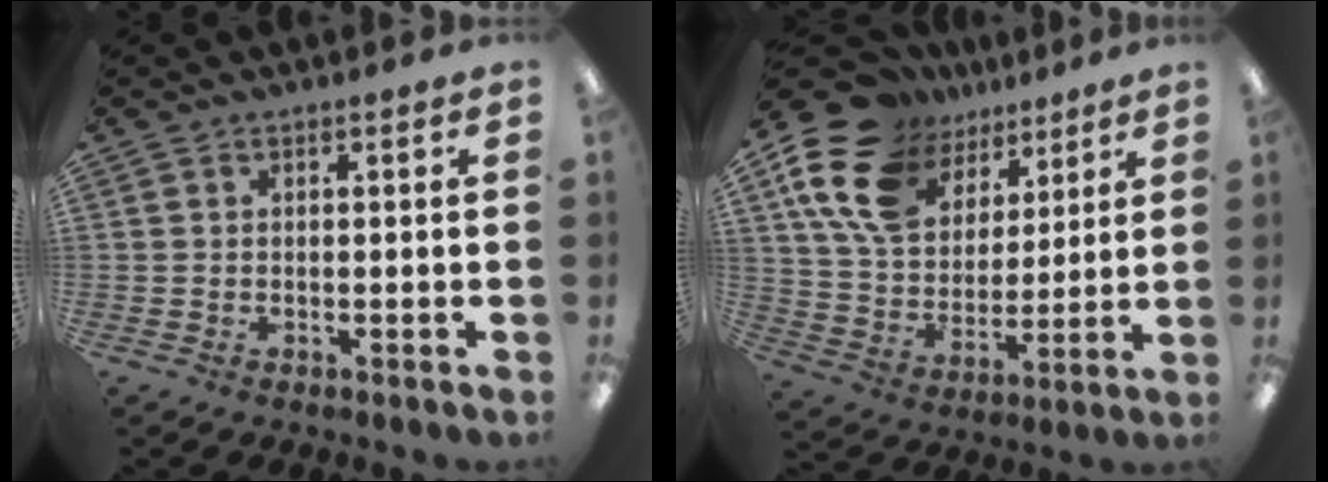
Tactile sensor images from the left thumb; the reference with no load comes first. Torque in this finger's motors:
{"motor_torque": [0.31, 0.37, 1.37, -1.40, 0.39]}